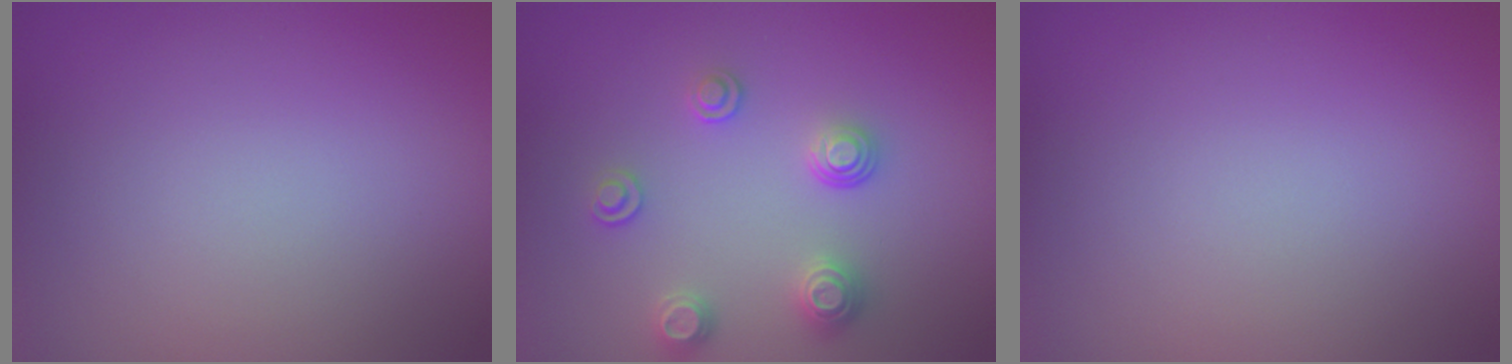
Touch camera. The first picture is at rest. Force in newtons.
{"total": 2.6, "press": 2.6, "slide": 0.6}
{"total": 0.0}